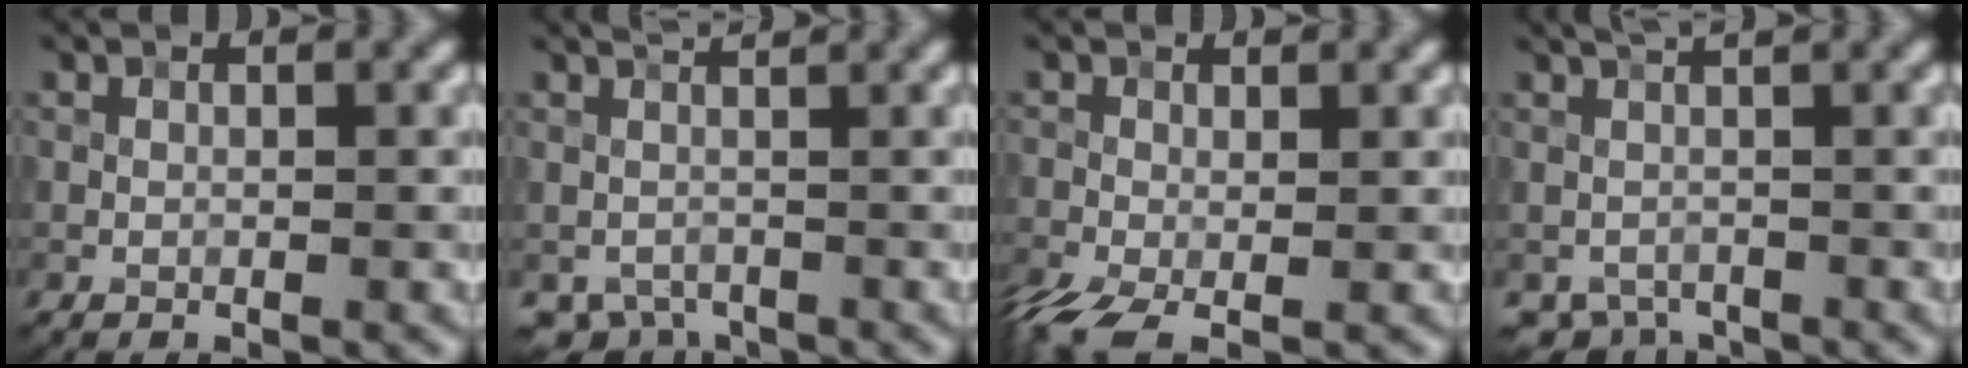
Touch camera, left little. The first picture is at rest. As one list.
[{"total": 1.6, "force": [-0.3, 1.1, 1.1], "torque": [-0.021, -0.006, -0.005]}, {"total": 3.9, "force": [-1.9, 2.0, 2.8], "torque": [-0.078, -0.016, -0.039]}, {"total": 1.2, "force": [-0.3, 0.7, 0.9], "torque": [-0.020, -0.008, -0.001]}]